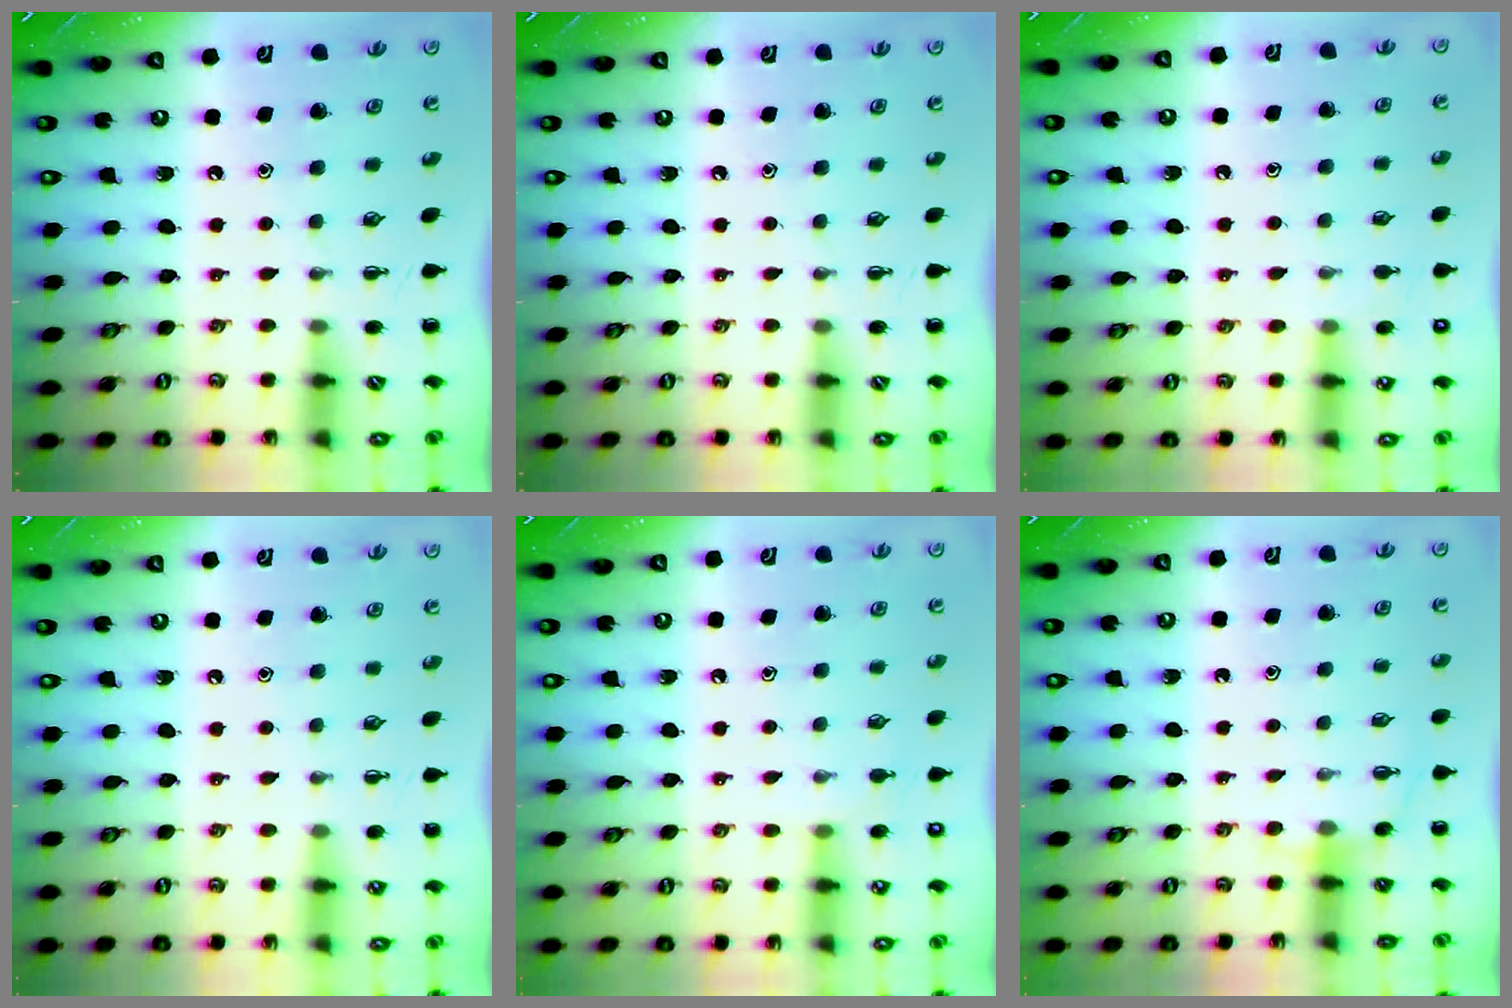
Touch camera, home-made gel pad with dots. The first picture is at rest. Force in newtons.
{"total": 0.0}
{"total": 8.5, "press": 8.1, "slide": 2.5}
{"total": 3.4, "press": 3.2, "slide": 1.2}
{"total": 5.7, "press": 5.5, "slide": 1.7}
{"total": 5.5, "press": 5.4, "slide": 1.3}